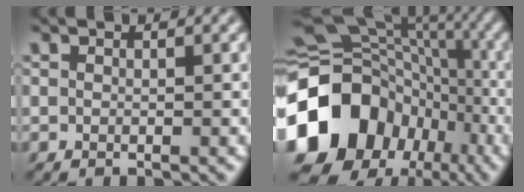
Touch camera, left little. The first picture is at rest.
{"total": 17.4, "force": [-6.1, 14.1, 8.1], "torque": [-0.199, 0.007, -0.121]}